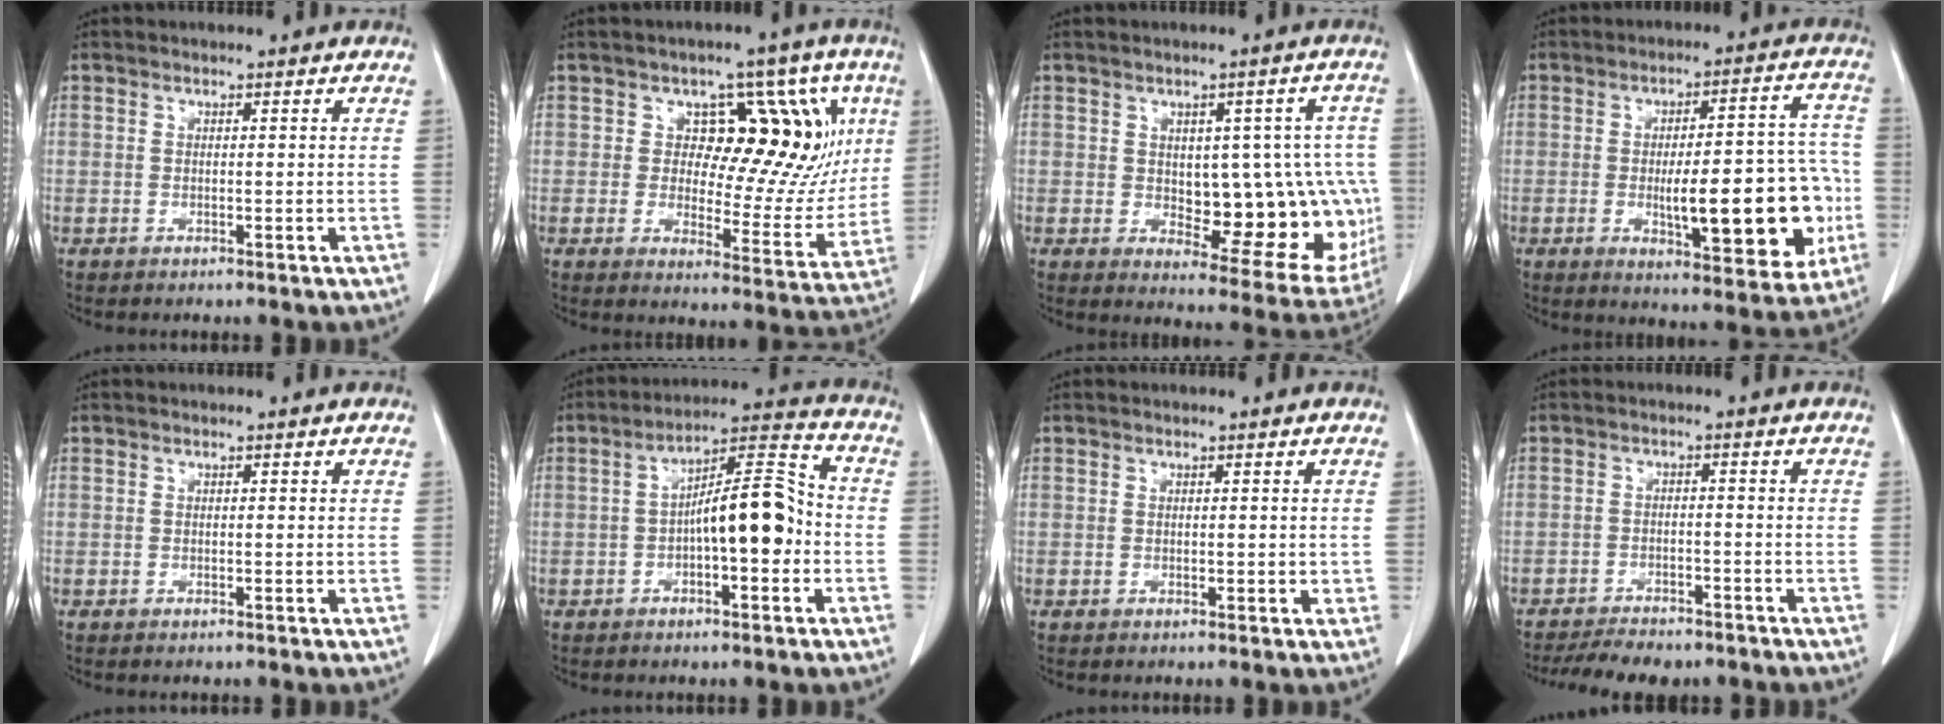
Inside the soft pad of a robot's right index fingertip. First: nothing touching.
{"total": 13.9, "force": [4.3, 7.6, 10.8], "torque": [-0.108, 0.023, 0.062]}
{"total": 14.6, "force": [-0.3, 7.2, 12.7], "torque": [-0.130, 0.015, 0.018]}
{"total": 17.0, "force": [-3.5, 5.0, 15.8], "torque": [-0.201, 0.021, -0.035]}
{"total": 0.0}
{"total": 10.7, "force": [-1.7, 2.8, 10.1], "torque": [-0.166, 0.033, -0.028]}
{"total": 0.9, "force": [0.1, 0.6, 0.7], "torque": [-0.007, 0.000, 0.004]}
{"total": 7.8, "force": [-6.8, 2.6, 2.9], "torque": [-0.037, -0.005, -0.099]}